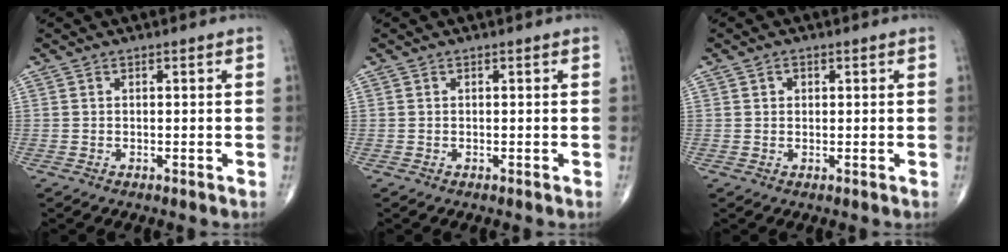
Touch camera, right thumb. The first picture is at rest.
{"total": 0.0}
{"total": 1.4, "force": [0.5, 1.1, 0.6], "torque": [-0.002, 0.000, 0.005]}